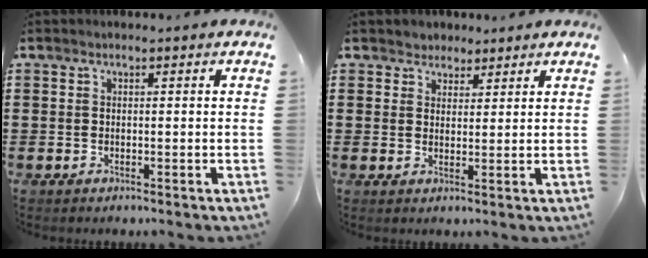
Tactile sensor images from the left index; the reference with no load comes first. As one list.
[{"total": 2.5, "force": [1.9, 1.6, -0.3], "torque": [-0.006, 0.012, 0.035]}]